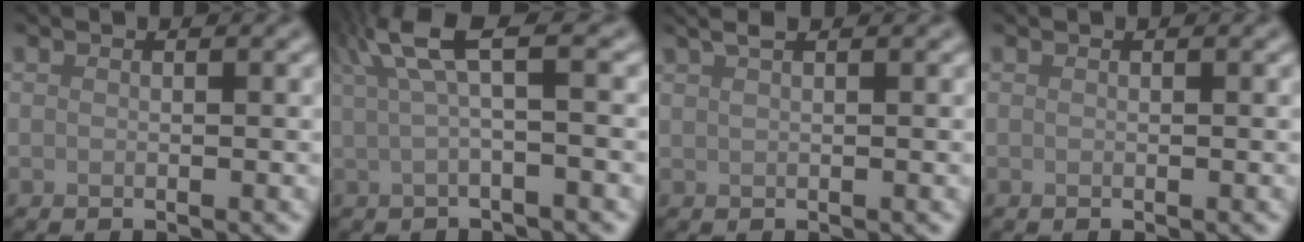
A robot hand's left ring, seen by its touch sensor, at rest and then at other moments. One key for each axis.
{"total": 4.8, "fx": 2.1, "fy": 0.9, "fz": 4.2, "tx": -0.078, "ty": 0.018, "tz": 0.036}
{"total": 2.1, "fx": 1.4, "fy": 0.6, "fz": 1.3, "tx": -0.021, "ty": 0.004, "tz": 0.017}
{"total": 0.0}